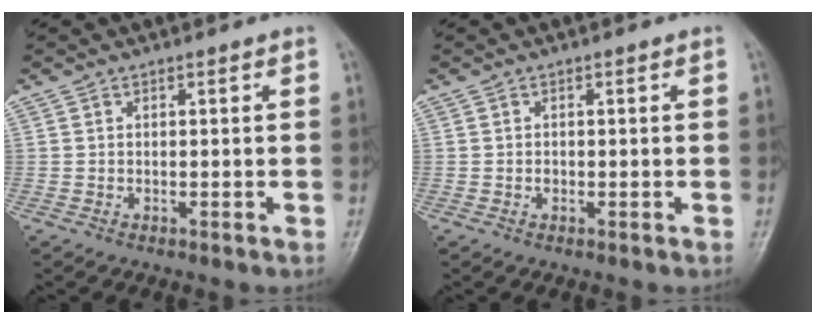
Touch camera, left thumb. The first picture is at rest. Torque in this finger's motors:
{"motor_torque": [-0.32, 0.02, 0.18, 0.01, 0.00]}